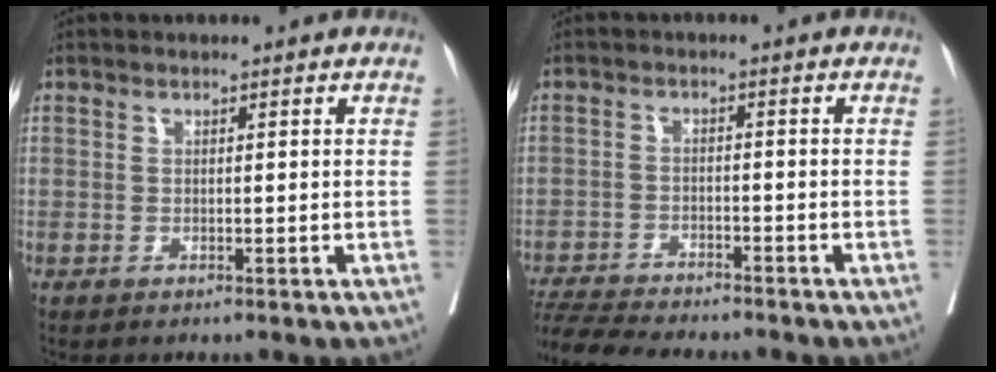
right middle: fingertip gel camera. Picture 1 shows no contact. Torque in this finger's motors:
{"motor_torque": [1.01, -1.13, 0.11, 0.03]}